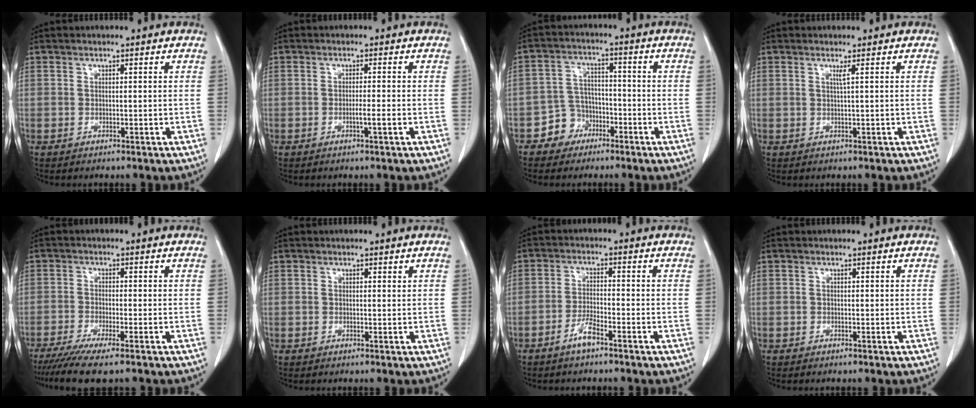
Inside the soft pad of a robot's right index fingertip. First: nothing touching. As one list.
[{"total": 1.9, "force": [-0.7, -0.3, 1.8], "torque": [-0.032, -0.002, -0.013]}, {"total": 5.6, "force": [-3.2, 4.6, 0.6], "torque": [-0.006, 0.016, -0.055]}, {"total": 0.9, "force": [0.4, -0.3, 0.8], "torque": [-0.024, -0.004, 0.010]}, {"total": 7.2, "force": [-5.5, 0.1, 4.6], "torque": [-0.071, -0.018, -0.090]}, {"total": 0.0}, {"total": 3.5, "force": [-2.6, 0.3, 2.3], "torque": [-0.048, 0.000, -0.051]}, {"total": 0.0}]